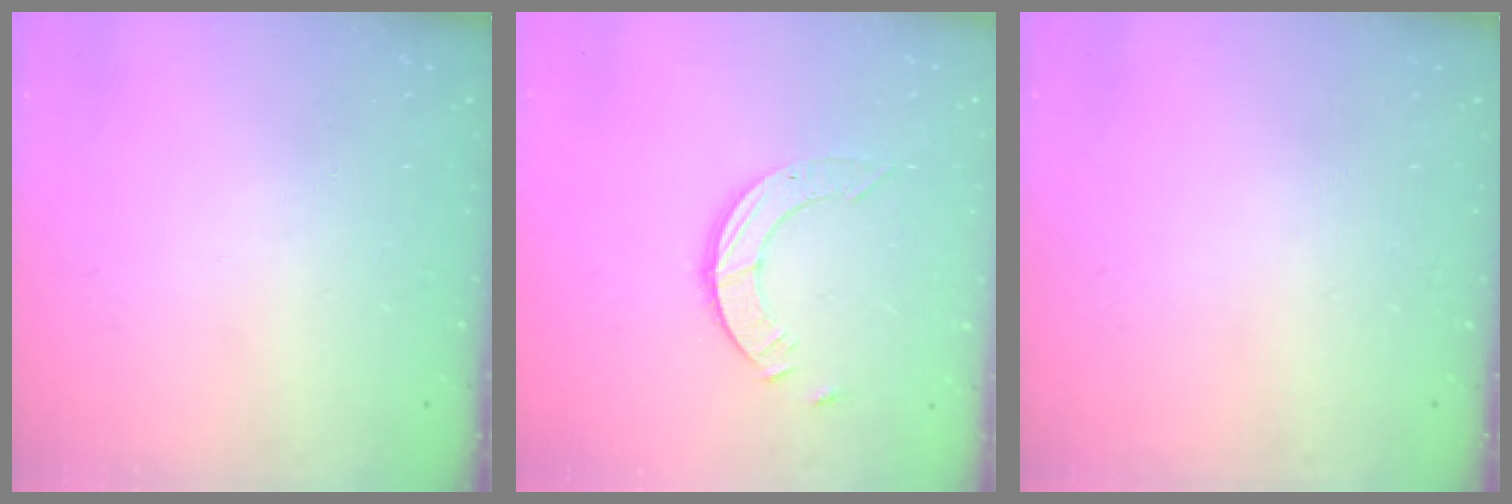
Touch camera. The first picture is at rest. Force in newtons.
{"total": 3.7, "press": 3.6, "slide": 0.4}
{"total": 0.0}